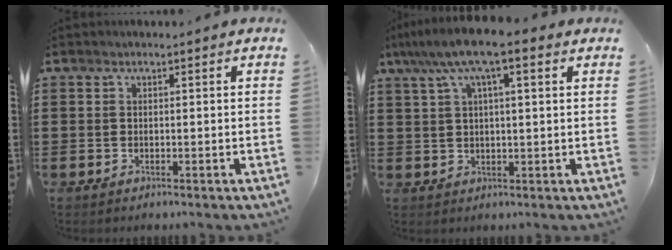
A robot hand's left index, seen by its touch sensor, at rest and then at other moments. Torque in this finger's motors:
{"motor_torque": [2.14, 0.00, 1.06, 0.21]}